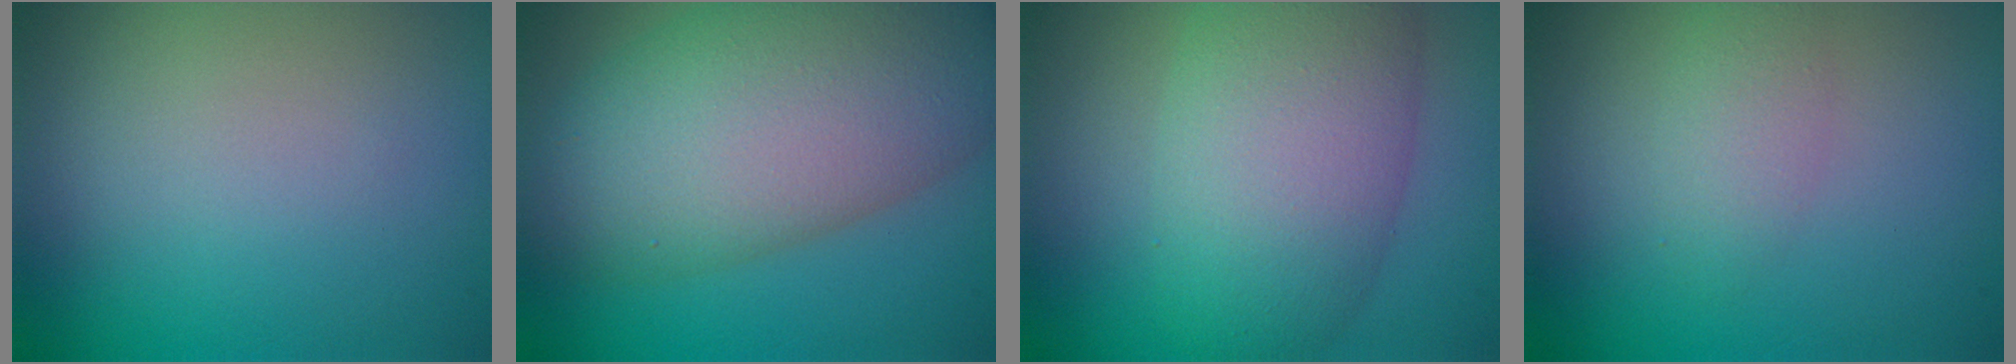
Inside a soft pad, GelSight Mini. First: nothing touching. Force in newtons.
{"total": 11.1, "press": 11.1, "slide": 0.3}
{"total": 8.7, "press": 8.7, "slide": 0.4}
{"total": 2.0, "press": 2.0, "slide": 0.1}